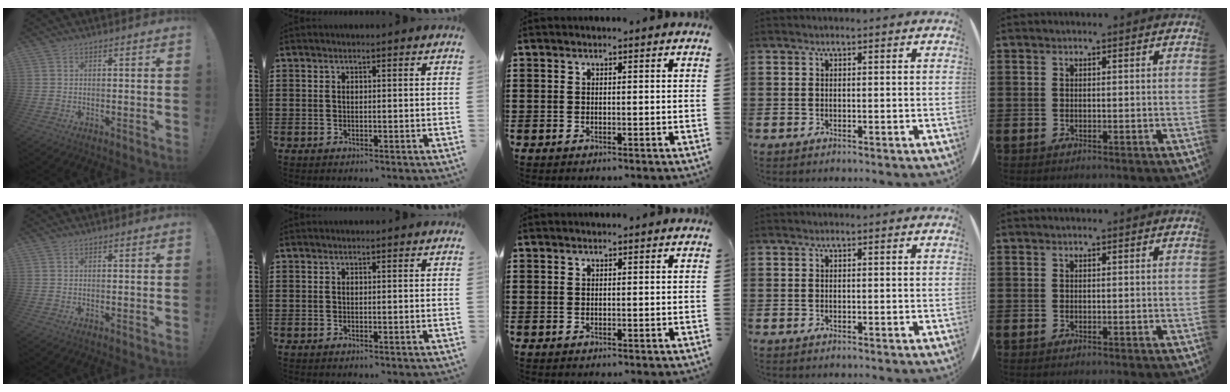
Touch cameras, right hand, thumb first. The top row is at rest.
{}